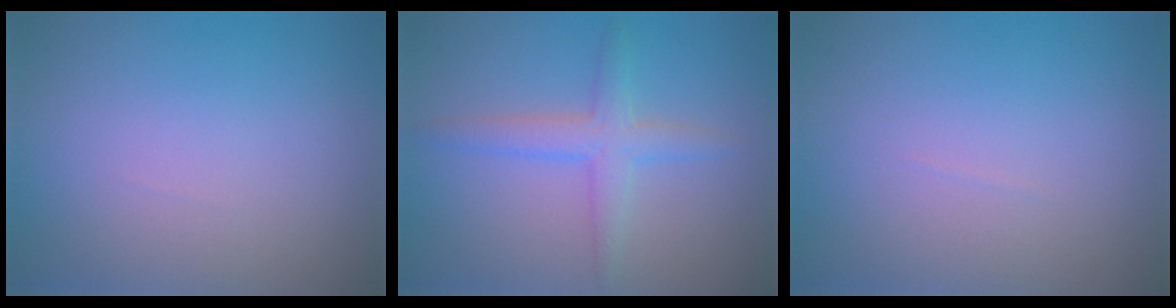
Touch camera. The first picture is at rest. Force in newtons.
{"total": 2.7, "press": 2.7, "slide": 0.0}
{"total": 0.0}